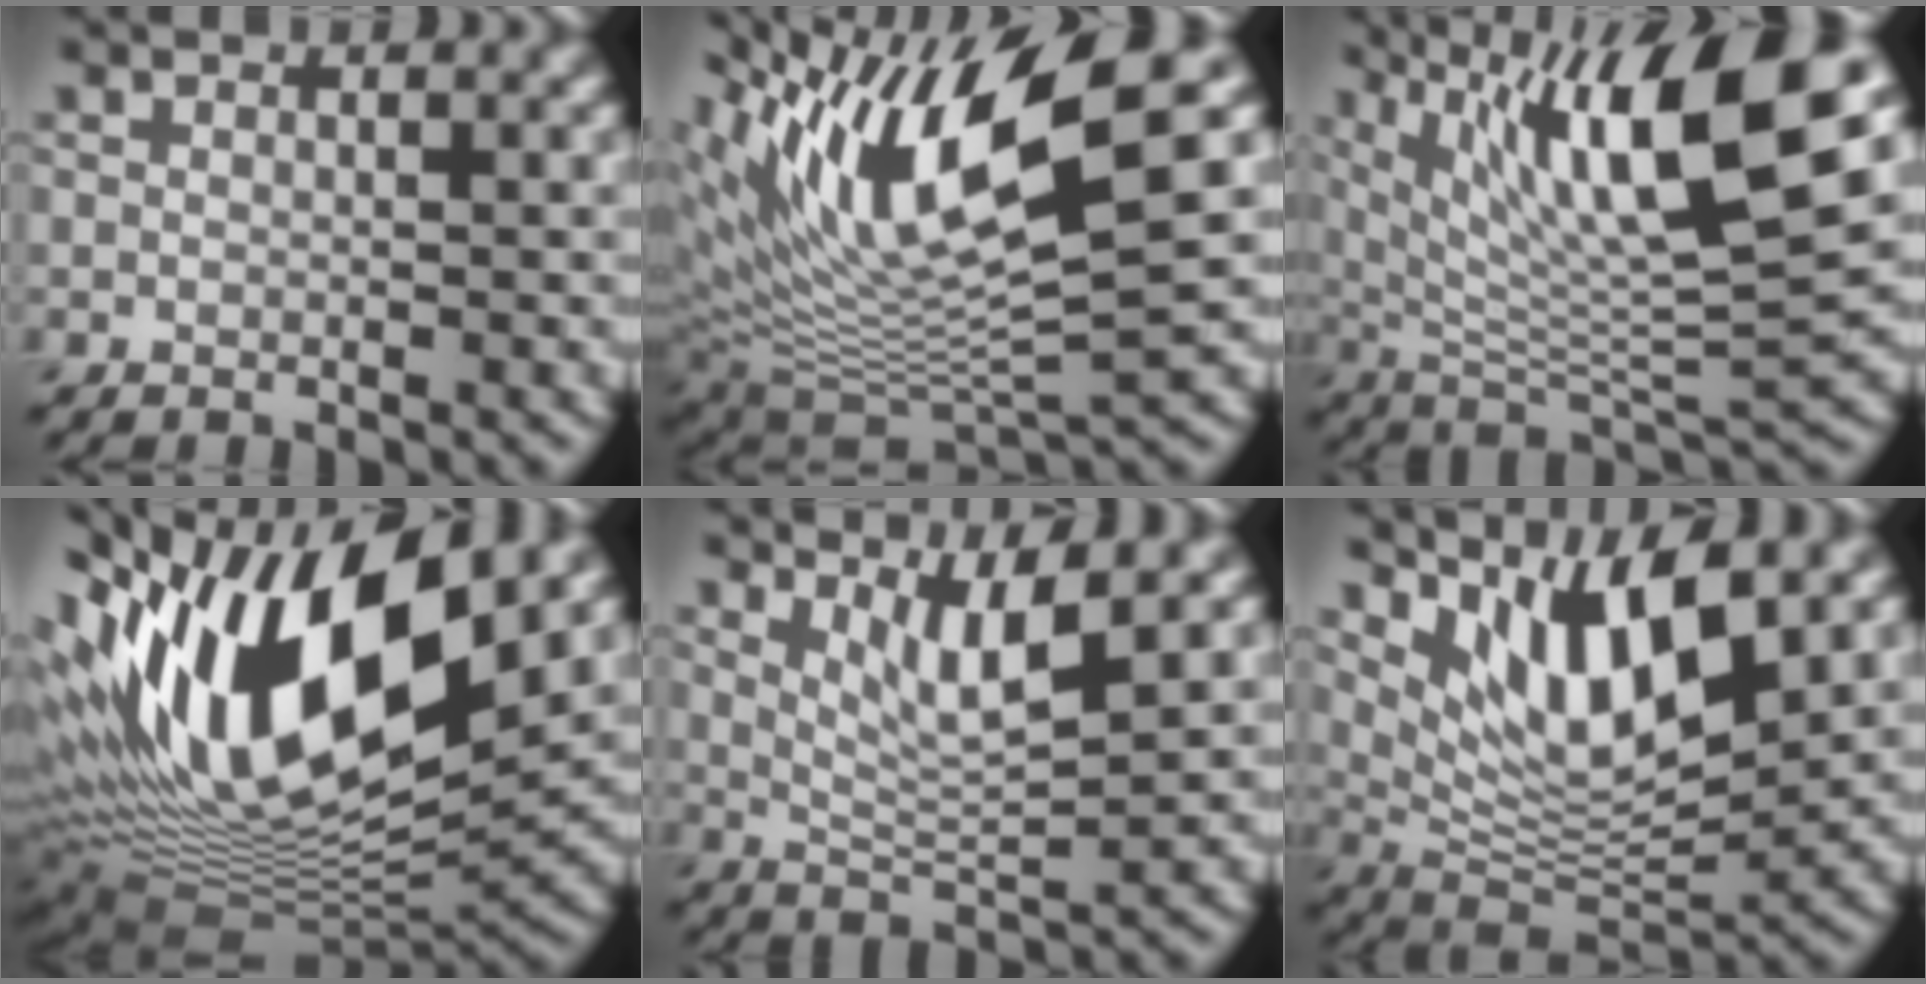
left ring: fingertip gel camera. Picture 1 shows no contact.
{"total": 12.3, "force": [5.4, 3.3, 10.6], "torque": [-0.192, -0.006, 0.107]}
{"total": 12.7, "force": [5.8, 3.0, 10.9], "torque": [-0.190, 0.002, 0.109]}
{"total": 16.1, "force": [4.0, 6.9, 14.0], "torque": [-0.260, 0.011, 0.061]}
{"total": 4.2, "force": [2.4, 0.7, 3.4], "torque": [-0.067, -0.008, 0.049]}
{"total": 8.7, "force": [4.7, 2.7, 6.8], "torque": [-0.121, -0.013, 0.092]}